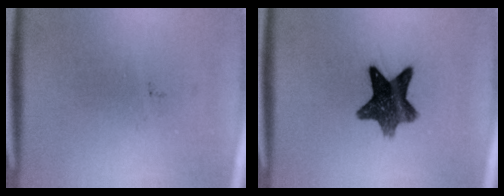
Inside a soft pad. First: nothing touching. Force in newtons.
{"total": 10.1}